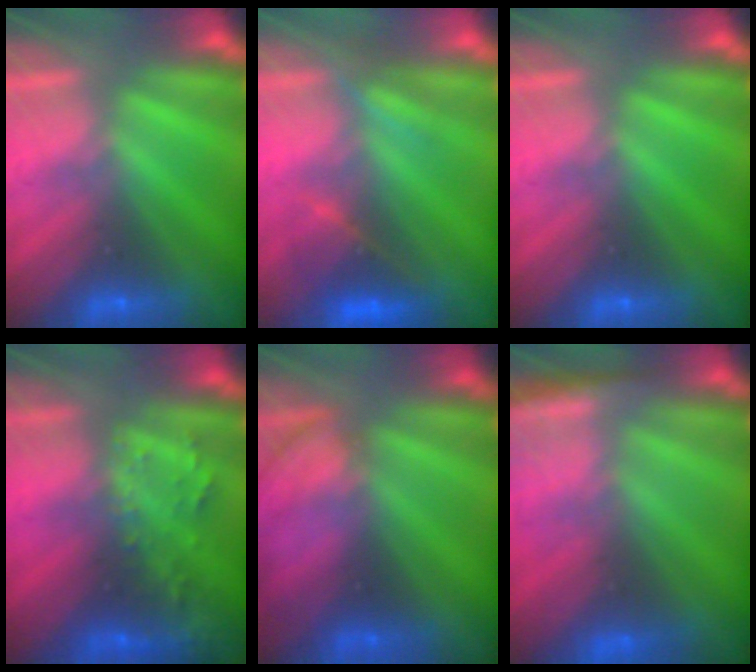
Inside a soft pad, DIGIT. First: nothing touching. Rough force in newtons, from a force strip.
{"total": 3.0}
{"total": 0.0}
{"total": 2.7}
{"total": 2.3}
{"total": 9.3}